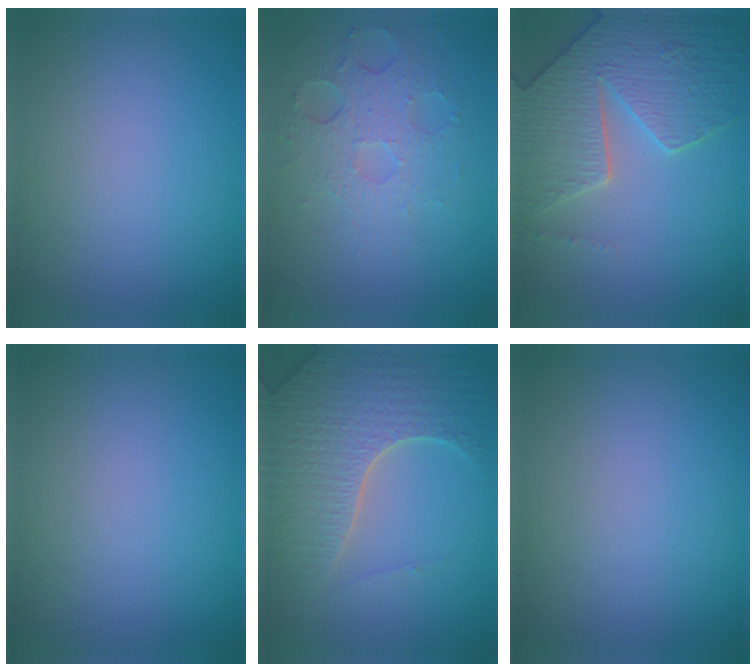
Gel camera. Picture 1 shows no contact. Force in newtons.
{"total": 3.6, "press": 3.2, "slide": 1.6}
{"total": 6.4, "press": 5.5, "slide": 3.2}
{"total": 0.0}
{"total": 6.7, "press": 6.4, "slide": 1.6}
{"total": 0.0}